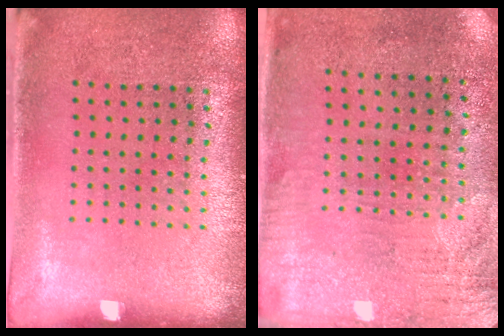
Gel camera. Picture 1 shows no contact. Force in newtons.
{"total": 3.3, "press": 2.7, "slide": 1.8}